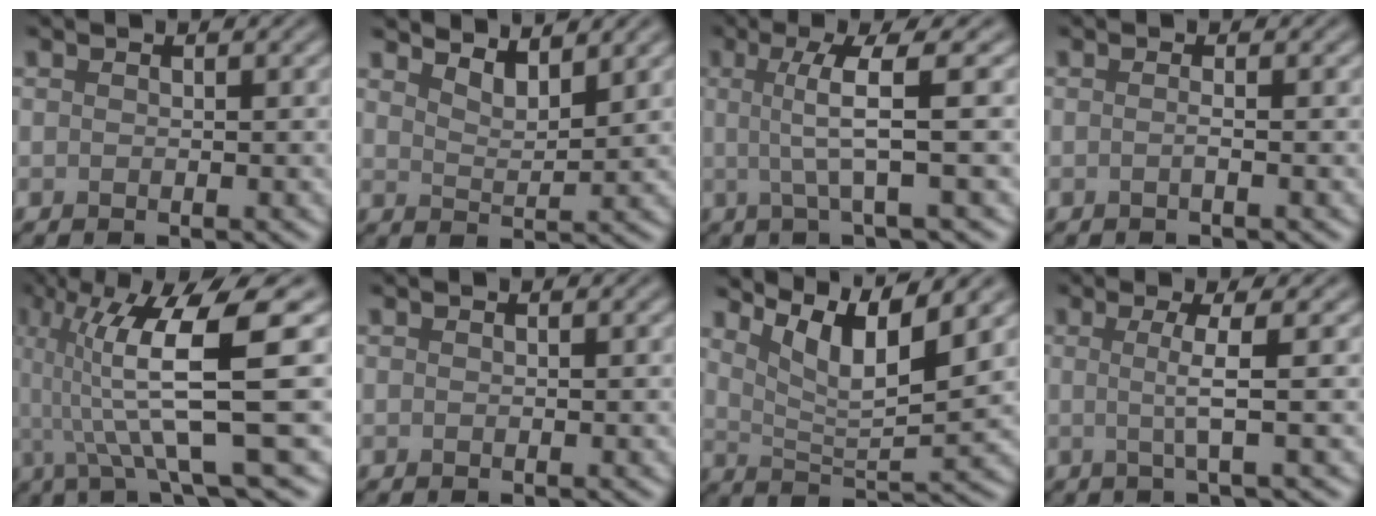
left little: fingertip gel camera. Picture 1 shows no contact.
{"total": 3.0, "force": [2.7, 0.6, 1.2], "torque": [-0.016, -0.005, 0.047]}
{"total": 4.9, "force": [0.5, 0.7, 4.8], "torque": [-0.083, 0.004, 0.008]}
{"total": 0.9, "force": [-0.2, 0.3, 0.8], "torque": [-0.010, -0.005, -0.008]}
{"total": 10.0, "force": [0.6, 1.7, 9.8], "torque": [-0.158, -0.002, 0.010]}
{"total": 0.0}
{"total": 7.1, "force": [4.6, 1.5, 5.1], "torque": [-0.086, 0.000, 0.084]}
{"total": 3.0, "force": [0.1, 0.5, 3.0], "torque": [-0.055, -0.001, -0.005]}